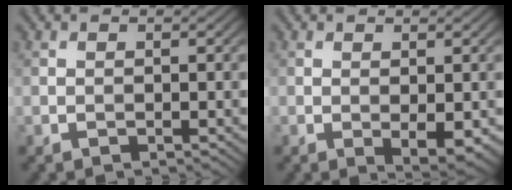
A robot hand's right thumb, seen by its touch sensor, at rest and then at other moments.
{"total": 2.7, "force": [-0.4, 1.0, 2.5], "torque": [-0.042, -0.008, -0.001]}